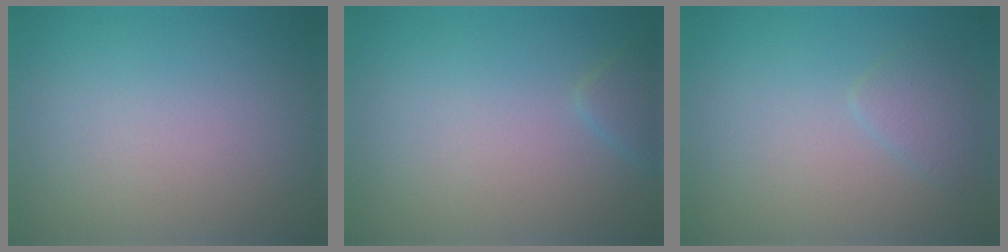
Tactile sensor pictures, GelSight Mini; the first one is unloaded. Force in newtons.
{"total": 1.3, "press": 1.3, "slide": 0.0}
{"total": 1.5, "press": 1.5, "slide": 0.1}